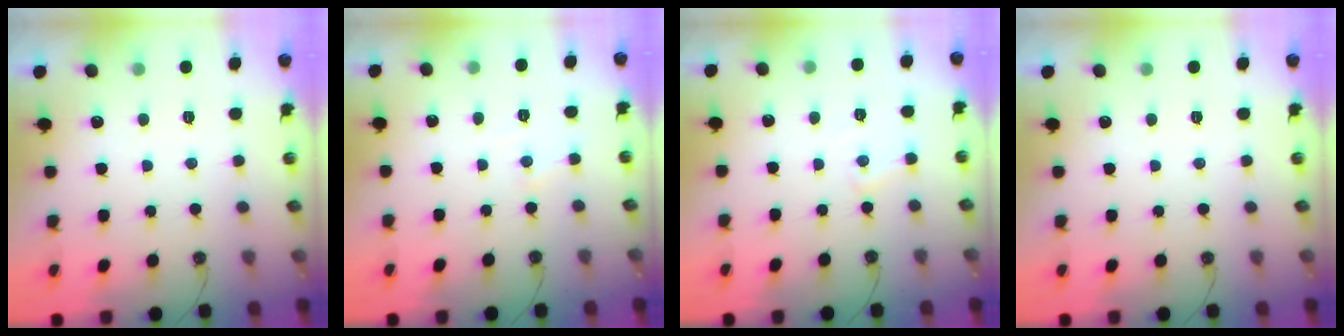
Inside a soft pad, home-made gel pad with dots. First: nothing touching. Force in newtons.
{"total": 4.3, "press": 4.3, "slide": 0.6}
{"total": 5.2, "press": 5.2, "slide": 0.4}
{"total": 0.0}